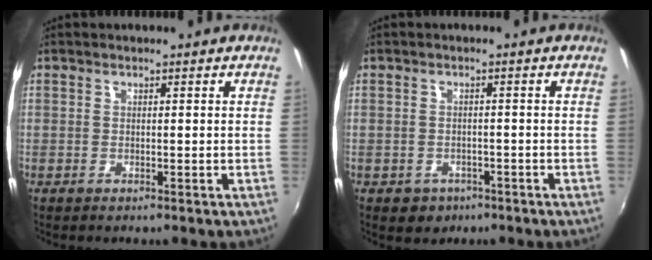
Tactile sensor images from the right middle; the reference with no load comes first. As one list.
[{"total": 3.7, "force": [-1.8, 3.0, 1.0], "torque": [-0.029, -0.002, -0.021]}]